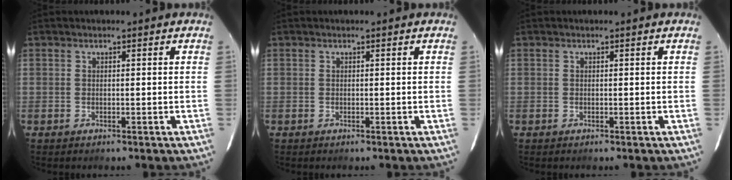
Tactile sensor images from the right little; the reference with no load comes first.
{"total": 0.0}
{"total": 0.0}